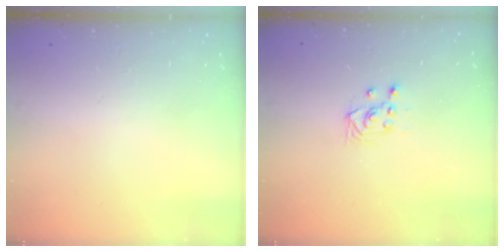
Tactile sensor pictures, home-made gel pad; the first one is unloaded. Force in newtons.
{"total": 3.6, "press": 3.2, "slide": 1.6}